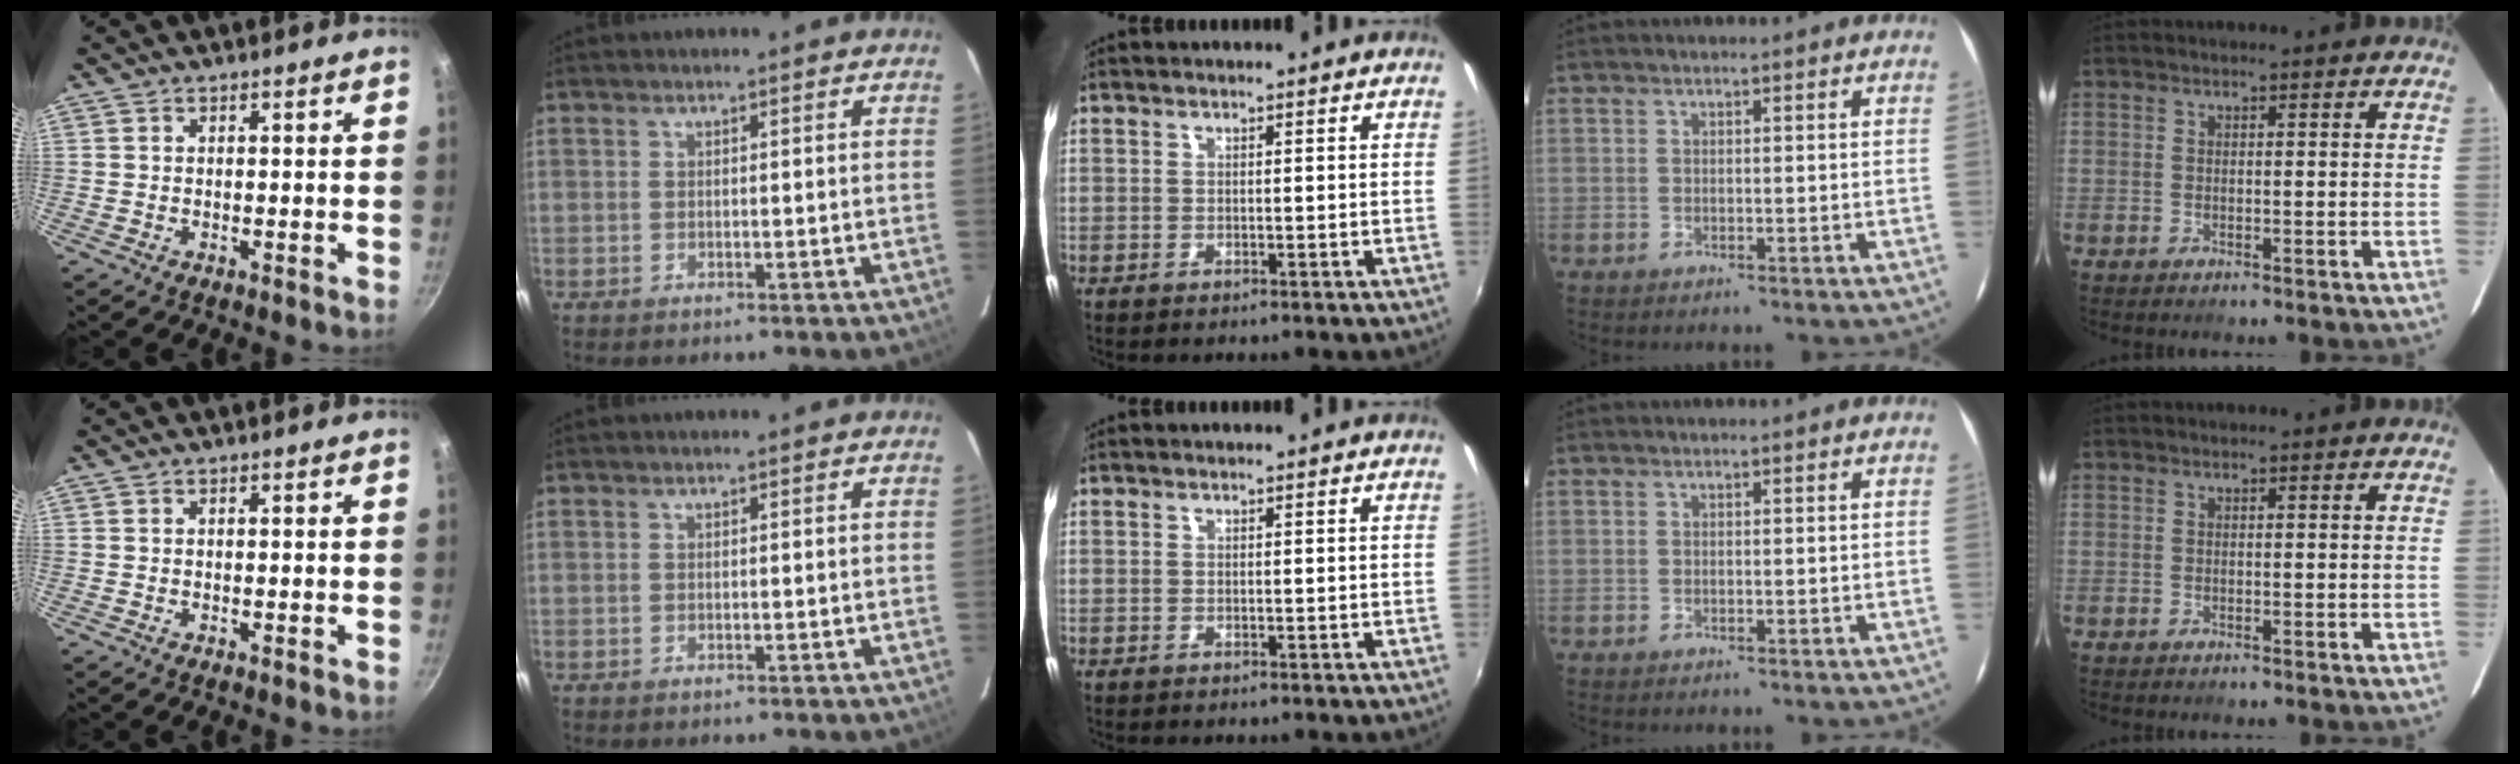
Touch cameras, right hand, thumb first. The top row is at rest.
{}